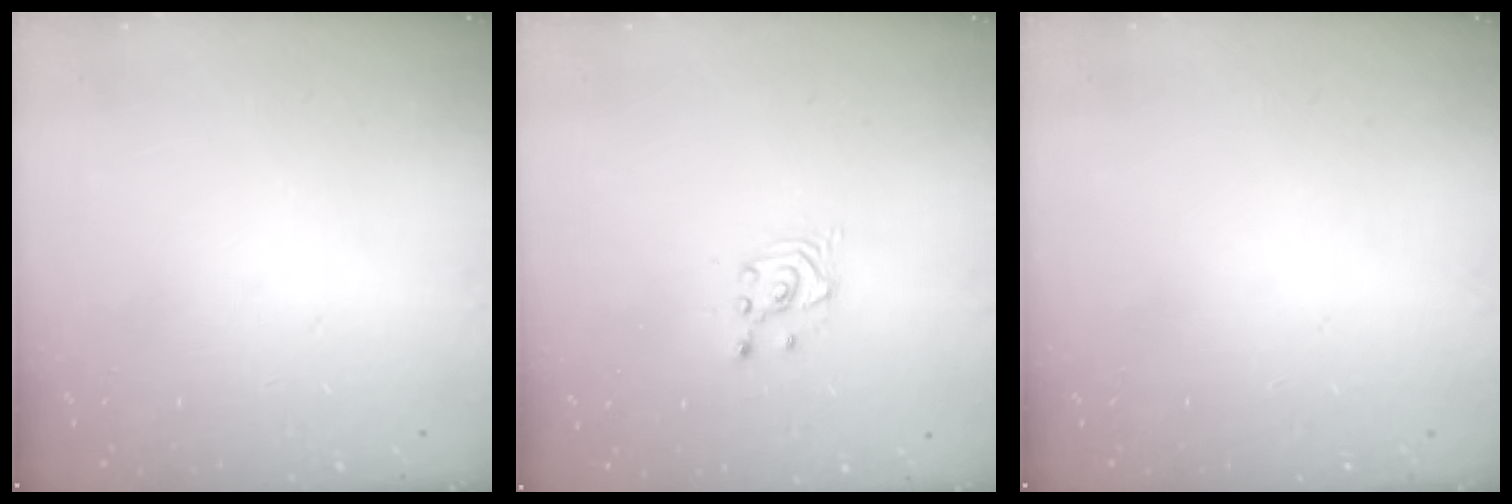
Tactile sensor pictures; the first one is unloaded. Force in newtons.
{"total": 2.6, "press": 2.5, "slide": 0.3}
{"total": 0.0}